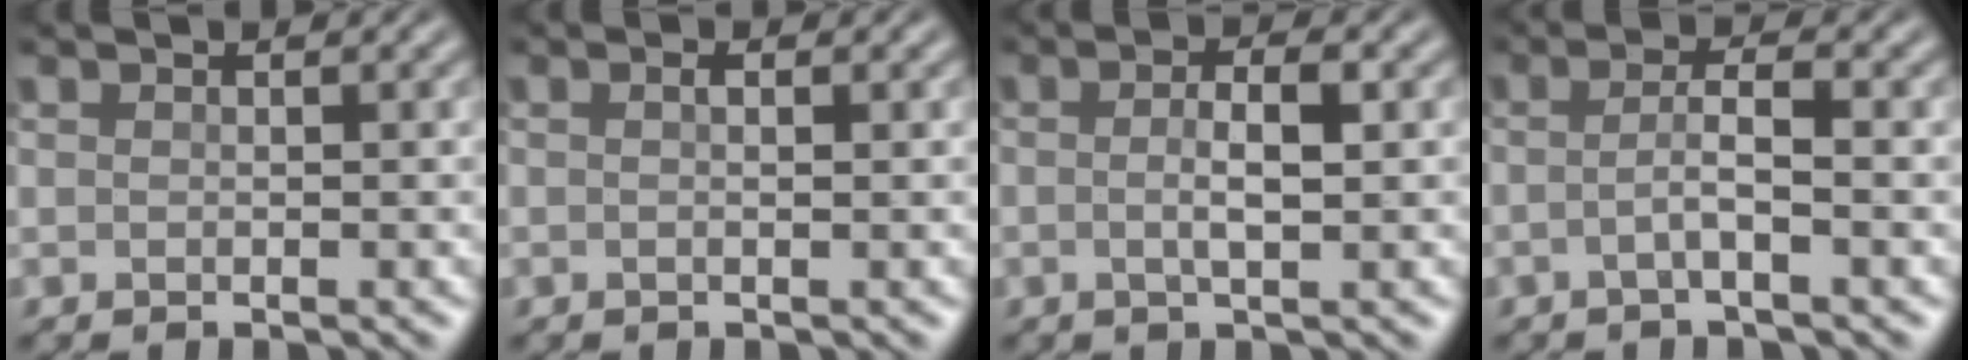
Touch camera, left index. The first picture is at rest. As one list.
[{"total": 0.9, "force": [0.1, 0.2, 0.9], "torque": [-0.014, -0.003, -0.003]}, {"total": 2.9, "force": [-0.2, 0.7, 2.8], "torque": [-0.049, -0.004, -0.008]}, {"total": 2.4, "force": [-0.8, 0.3, 2.2], "torque": [-0.046, 0.001, -0.023]}]